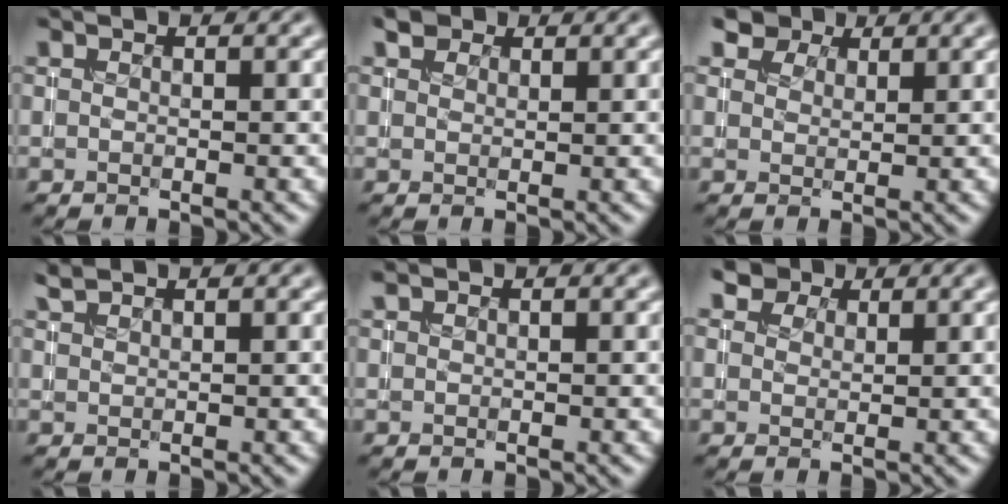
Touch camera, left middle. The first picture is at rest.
{"total": 1.6, "force": [1.2, 0.9, 0.4], "torque": [-0.007, 0.003, 0.020]}
{"total": 4.5, "force": [3.5, 2.4, 1.6], "torque": [-0.041, -0.005, 0.061]}
{"total": 1.3, "force": [1.2, 0.1, 0.4], "torque": [-0.009, 0.003, 0.029]}
{"total": 0.6, "force": [0.5, 0.1, 0.2], "torque": [-0.002, 0.002, 0.013]}
{"total": 3.9, "force": [3.0, 2.1, 1.4], "torque": [-0.035, -0.003, 0.049]}